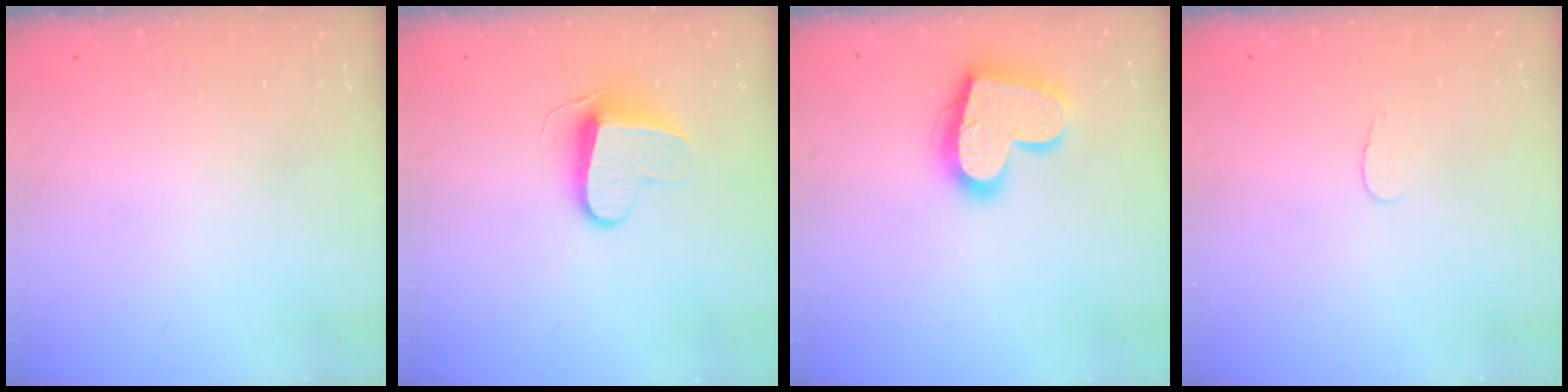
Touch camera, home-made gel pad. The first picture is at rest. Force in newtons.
{"total": 9.0, "press": 9.0, "slide": 0.6}
{"total": 18.3, "press": 18.2, "slide": 1.4}
{"total": 2.8, "press": 2.8, "slide": 0.3}